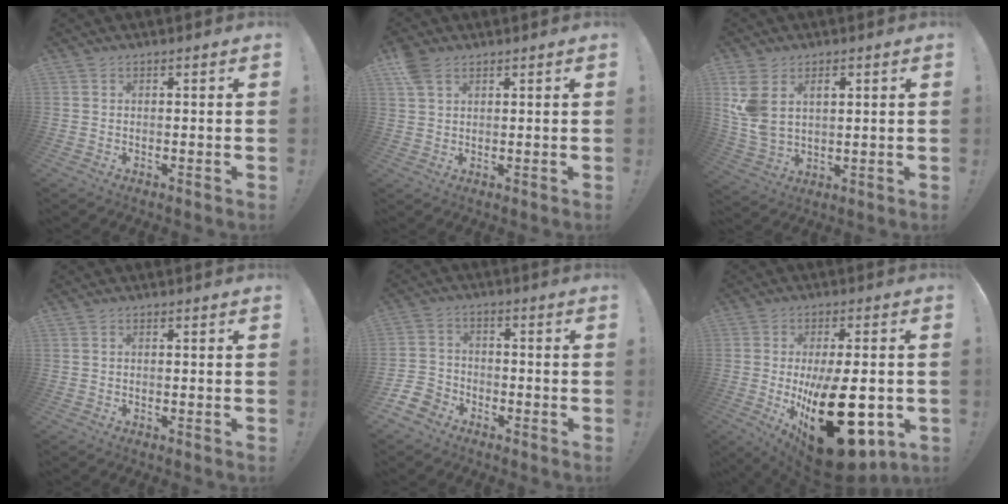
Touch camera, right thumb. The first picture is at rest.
{"total": 5.3, "force": [3.1, 3.2, 2.9], "torque": [-0.046, -0.009, 0.062]}
{"total": 9.5, "force": [3.8, 6.0, 6.3], "torque": [-0.137, -0.010, 0.072]}
{"total": 0.0}
{"total": 7.4, "force": [-5.3, 4.7, 2.0], "torque": [-0.044, 0.033, -0.101]}
{"total": 27.5, "force": [-4.4, 11.6, 24.6], "torque": [-0.379, 0.002, -0.042]}